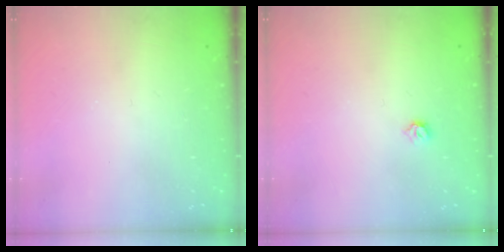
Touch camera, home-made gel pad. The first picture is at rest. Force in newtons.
{"total": 3.1, "press": 3.0, "slide": 0.8}